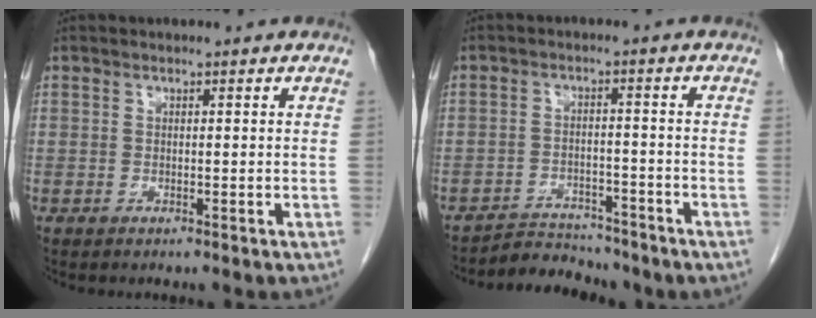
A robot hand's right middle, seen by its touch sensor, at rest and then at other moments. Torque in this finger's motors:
{"motor_torque": [0.24, -0.71, 0.03, 0.00]}